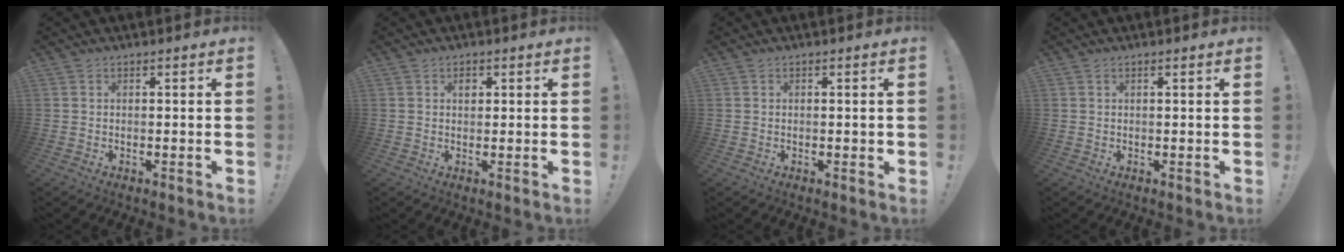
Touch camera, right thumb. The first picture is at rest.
{"total": 1.5, "force": [0.4, 1.2, 0.8], "torque": [-0.001, -0.001, 0.001]}
{"total": 1.1, "force": [-0.1, 0.9, 0.6], "torque": [-0.010, 0.006, -0.002]}
{"total": 0.7, "force": [0.4, 0.0, 0.5], "torque": [-0.004, -0.002, 0.005]}